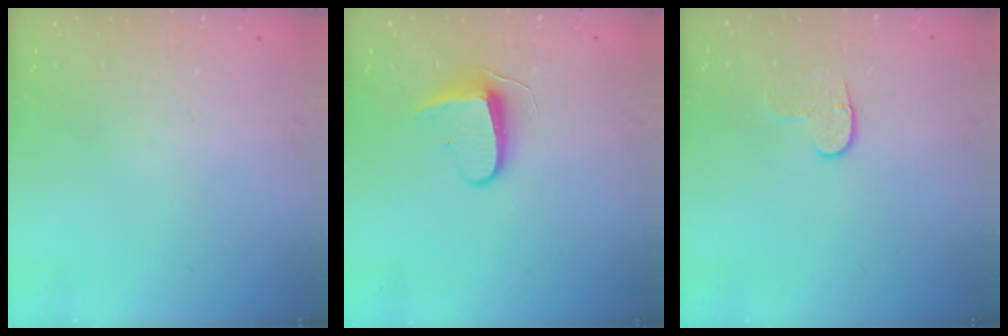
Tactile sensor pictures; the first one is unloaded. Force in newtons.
{"total": 8.7, "press": 8.6, "slide": 0.5}
{"total": 5.7, "press": 5.6, "slide": 0.6}